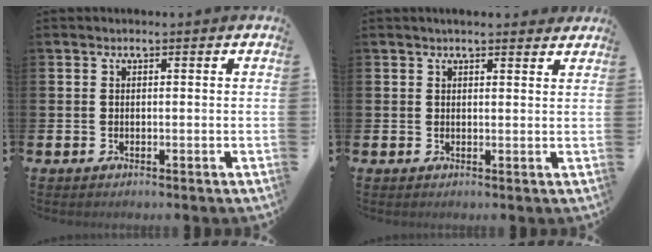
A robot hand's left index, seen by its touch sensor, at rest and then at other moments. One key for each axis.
{"total": 1.9, "fx": 1.9, "fy": 0.3, "fz": 0.4, "tx": -0.008, "ty": -0.005, "tz": 0.034}